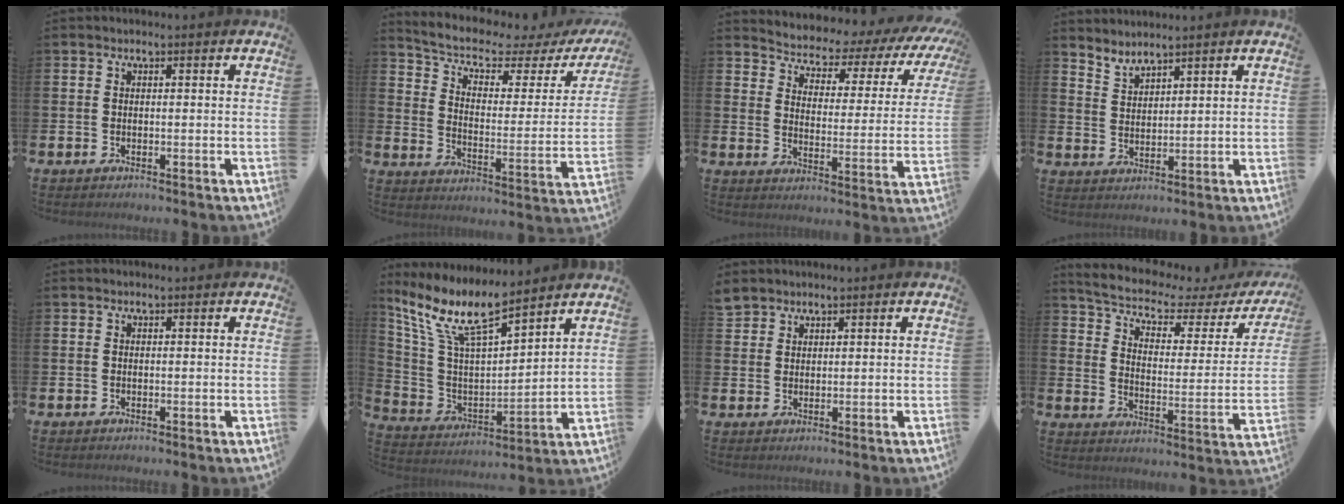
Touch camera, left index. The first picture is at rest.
{"total": 5.8, "force": [4.6, 2.0, 3.0], "torque": [-0.088, -0.034, 0.073]}
{"total": 4.1, "force": [3.8, 1.6, 0.4], "torque": [-0.032, -0.043, 0.054]}
{"total": 3.1, "force": [3.1, -0.1, -0.2], "torque": [-0.011, -0.017, 0.059]}
{"total": 0.0}
{"total": 10.5, "force": [8.7, 2.2, 5.5], "torque": [-0.147, -0.048, 0.151]}
{"total": 2.8, "force": [2.7, 0.9, -0.1], "torque": [0.003, -0.010, 0.050]}
{"total": 5.6, "force": [4.7, 1.6, 2.8], "torque": [-0.083, -0.037, 0.074]}